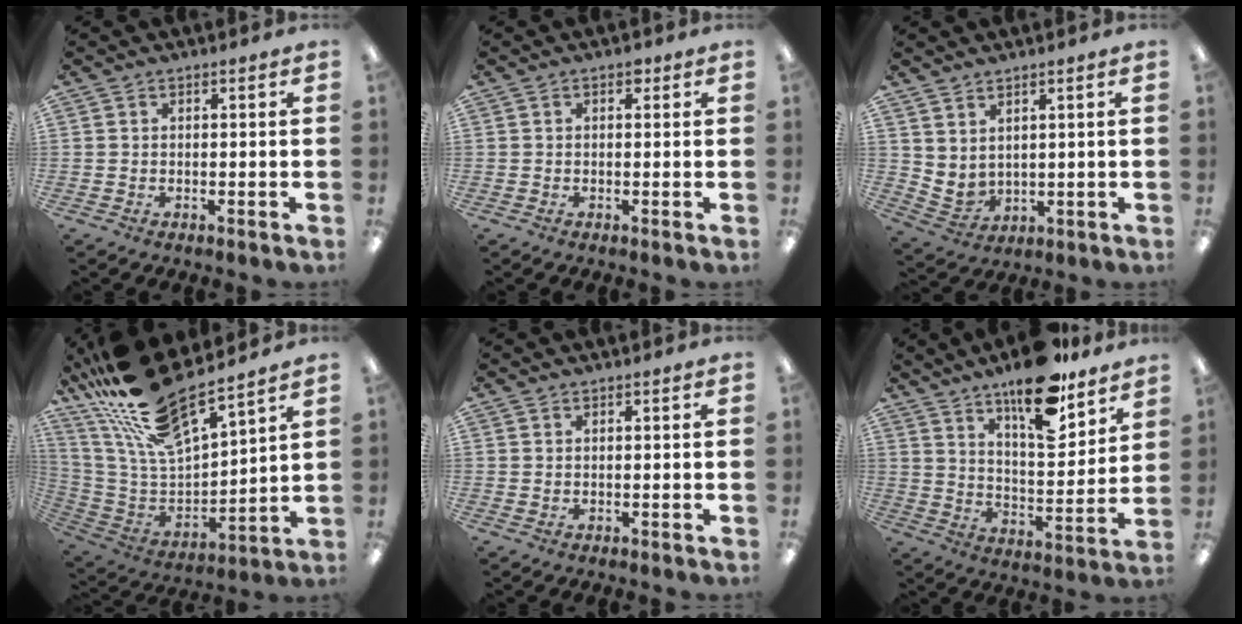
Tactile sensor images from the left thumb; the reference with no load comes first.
{"total": 1.3, "force": [0.7, 0.8, 0.8], "torque": [-0.008, -0.001, 0.011]}
{"total": 4.0, "force": [3.3, 2.1, 0.9], "torque": [-0.027, -0.023, 0.065]}
{"total": 21.4, "force": [17.6, 5.2, 11.1], "torque": [-0.240, -0.119, 0.307]}
{"total": 0.7, "force": [0.7, 0.2, 0.1], "torque": [-0.003, -0.001, 0.013]}
{"total": 17.4, "force": [13.3, 5.7, 9.6], "torque": [-0.145, -0.089, 0.223]}